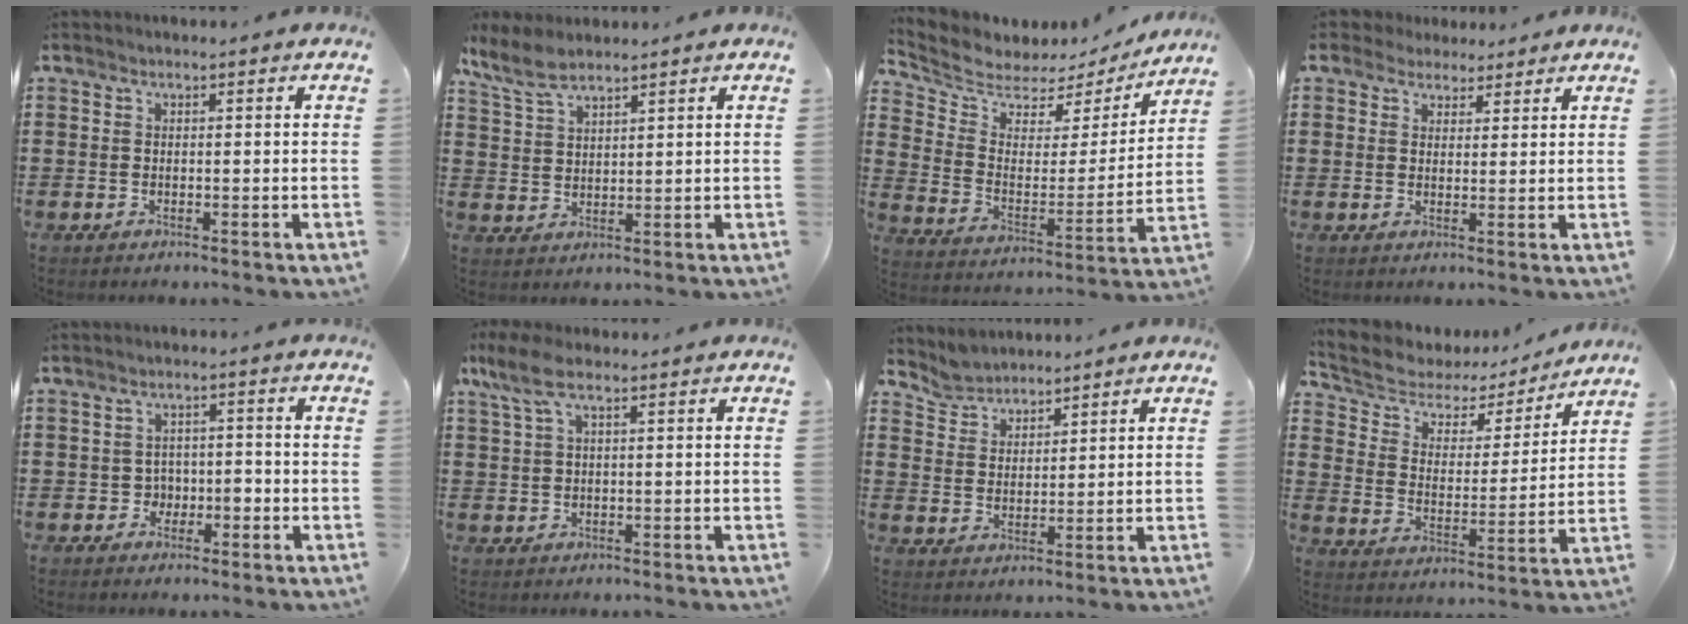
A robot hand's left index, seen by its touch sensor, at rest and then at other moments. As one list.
[{"total": 5.0, "force": [4.1, 1.5, 2.5], "torque": [-0.061, -0.003, 0.077]}, {"total": 5.1, "force": [4.7, 2.0, 0.0], "torque": [-0.041, -0.042, 0.077]}, {"total": 3.2, "force": [2.6, 1.8, 0.2], "torque": [-0.016, 0.007, 0.049]}, {"total": 2.8, "force": [-1.2, 2.3, 1.2], "torque": [-0.032, 0.004, -0.029]}, {"total": 4.6, "force": [1.6, 1.5, 4.1], "torque": [-0.103, -0.003, 0.022]}, {"total": 4.2, "force": [4.0, 1.1, -0.4], "torque": [-0.011, -0.011, 0.076]}, {"total": 4.5, "force": [3.6, 2.6, 0.8], "torque": [-0.049, -0.026, 0.053]}]